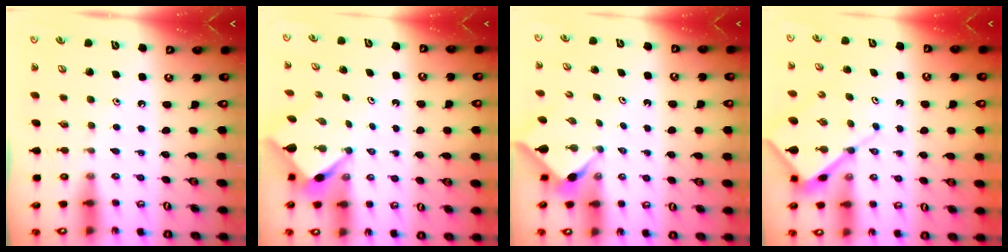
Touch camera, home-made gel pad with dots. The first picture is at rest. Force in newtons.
{"total": 4.2, "press": 4.2, "slide": 0.4}
{"total": 2.9, "press": 2.9, "slide": 0.2}
{"total": 9.1, "press": 9.0, "slide": 1.1}